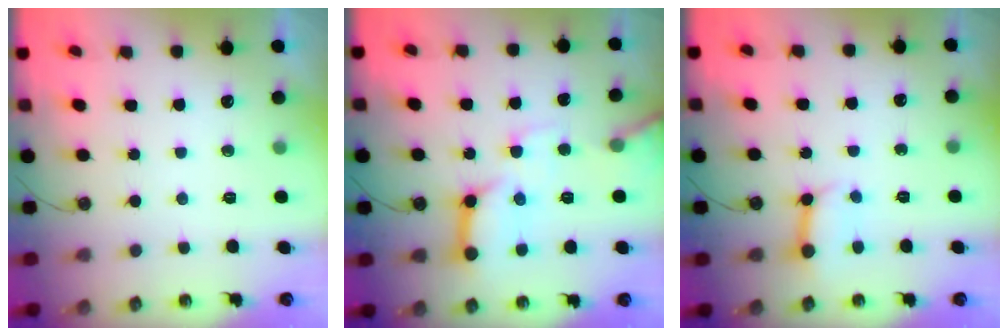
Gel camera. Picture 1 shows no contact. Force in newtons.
{"total": 14.8, "press": 14.7, "slide": 1.6}
{"total": 6.3, "press": 6.3, "slide": 0.4}